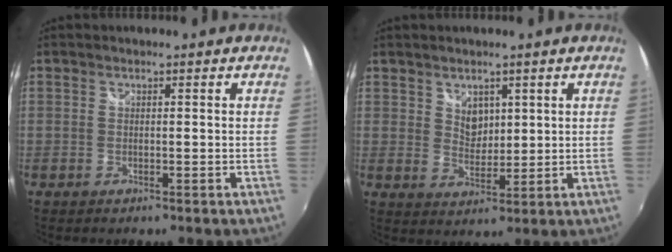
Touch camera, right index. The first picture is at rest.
{"total": 2.1, "force": [1.4, 1.4, 0.8], "torque": [-0.008, 0.000, 0.026]}